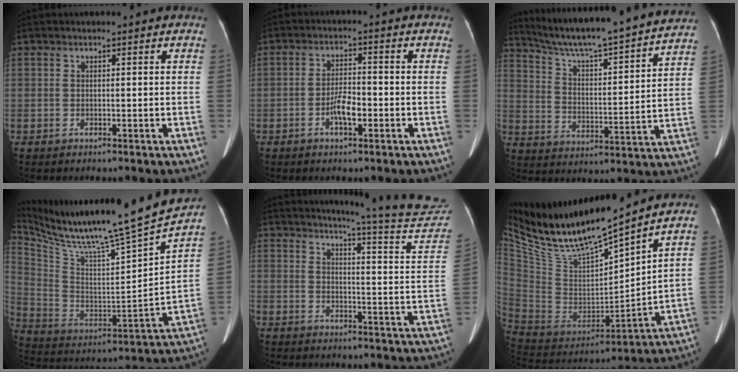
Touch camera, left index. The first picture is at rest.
{"total": 3.9, "force": [-1.7, 1.2, 3.4], "torque": [-0.063, 0.004, -0.033]}
{"total": 23.6, "force": [21.5, 0.3, 9.8], "torque": [-0.161, -0.024, 0.305]}
{"total": 25.5, "force": [22.3, -0.9, 12.2], "torque": [-0.234, -0.076, 0.351]}
{"total": 20.7, "force": [19.9, -1.6, 5.3], "torque": [-0.074, -0.142, 0.220]}
{"total": 20.1, "force": [17.4, 1.2, 10.0], "torque": [-0.196, -0.007, 0.329]}